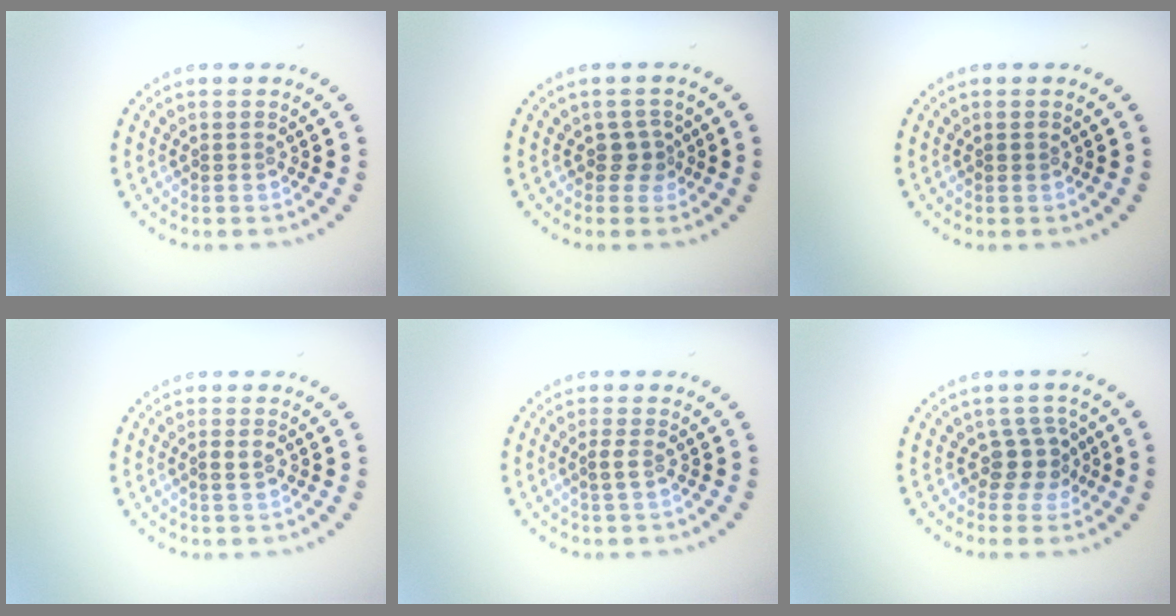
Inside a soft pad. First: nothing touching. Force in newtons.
{"total": 1.6, "press": 1.2, "slide": 1.0}
{"total": 0.6, "press": 0.6, "slide": 0.1}
{"total": 1.2, "press": 1.1, "slide": 0.4}
{"total": 0.9, "press": 0.8, "slide": 0.4}
{"total": 2.7, "press": 2.1, "slide": 1.6}